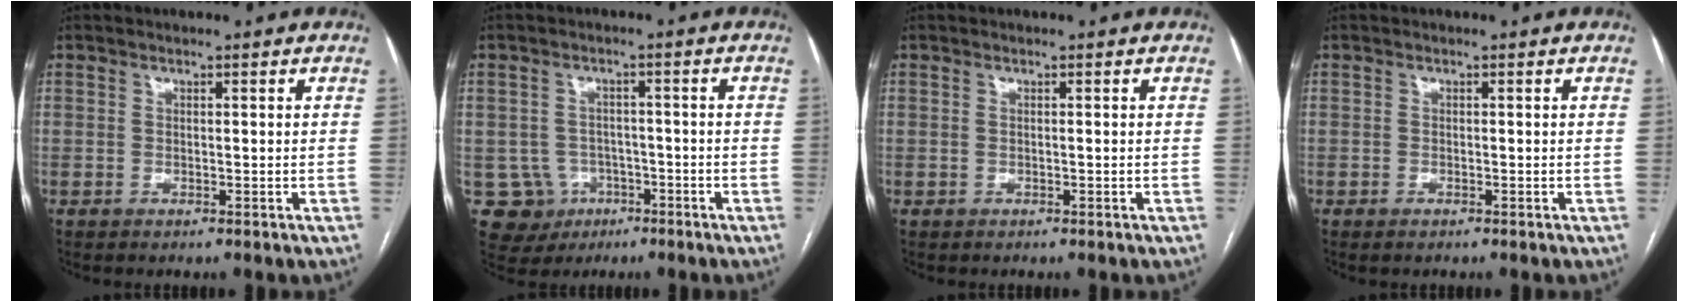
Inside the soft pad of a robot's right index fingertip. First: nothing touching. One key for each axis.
{"total": 6.9, "fx": -2.3, "fy": 6.5, "fz": 0.6, "tx": -0.015, "ty": 0.011, "tz": -0.025}
{"total": 0.0}
{"total": 0.6, "fx": -0.5, "fy": 0.2, "fz": 0.3, "tx": -0.005, "ty": 0.000, "tz": -0.005}